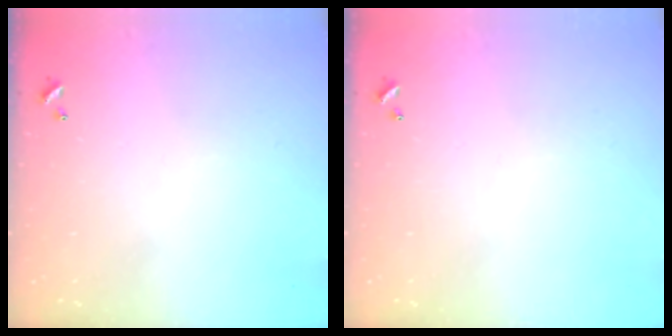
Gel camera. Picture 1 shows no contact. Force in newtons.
{"total": 0.0}